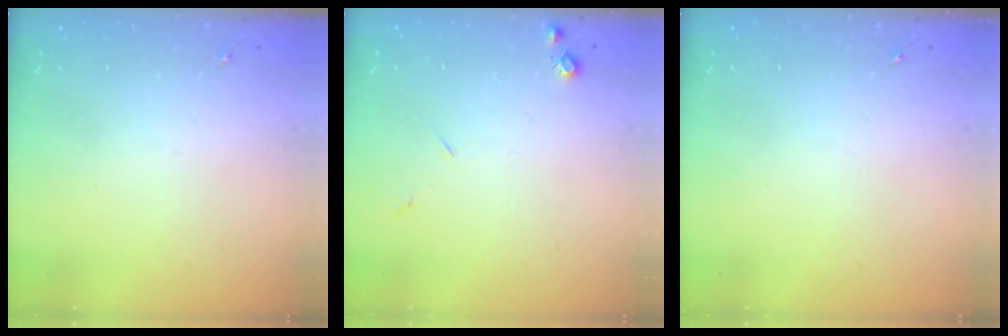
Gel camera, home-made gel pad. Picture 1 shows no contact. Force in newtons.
{"total": 5.6, "press": 5.6, "slide": 0.8}
{"total": 0.0}